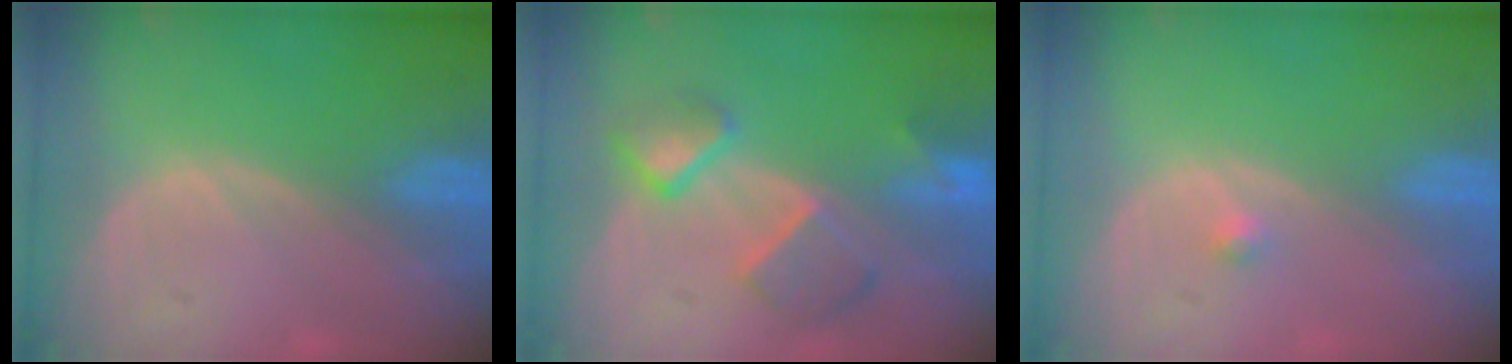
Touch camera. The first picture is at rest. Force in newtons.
{"total": 7.6, "press": 6.8, "slide": 3.5}
{"total": 0.9, "press": 0.7, "slide": 0.6}